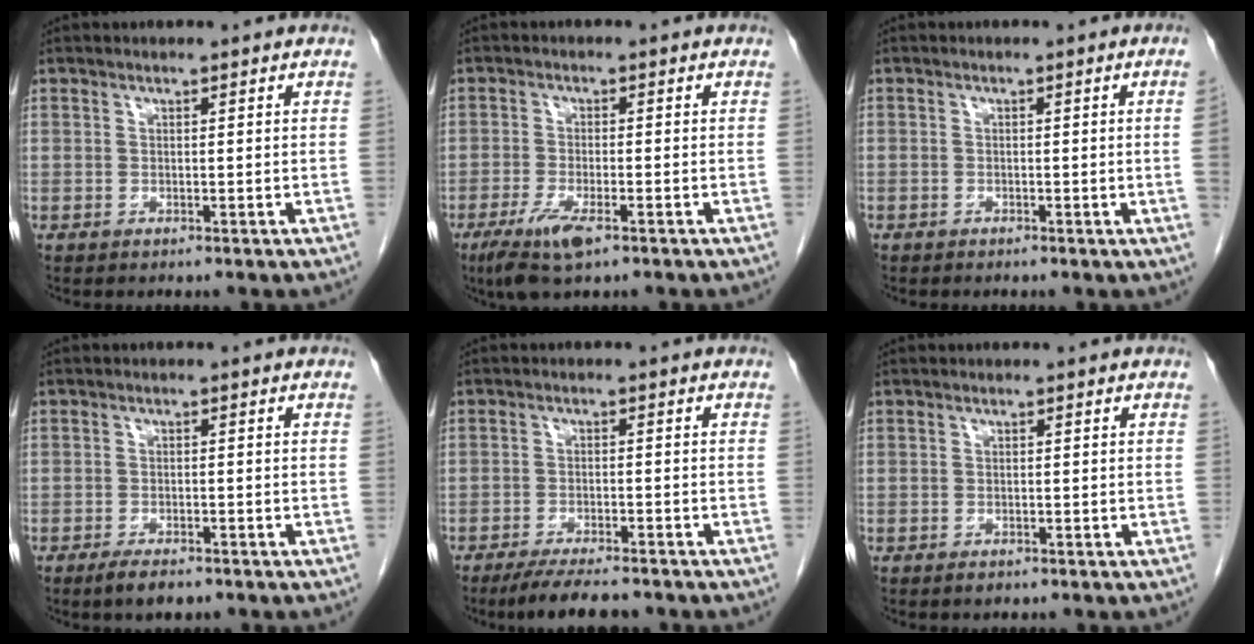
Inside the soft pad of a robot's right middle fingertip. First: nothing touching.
{"total": 5.9, "force": [-3.6, 1.2, 4.6], "torque": [-0.096, -0.015, -0.062]}
{"total": 1.4, "force": [-0.4, -0.4, 1.2], "torque": [-0.015, 0.000, -0.009]}
{"total": 3.2, "force": [-2.3, 1.0, 2.0], "torque": [-0.038, -0.005, -0.035]}
{"total": 7.7, "force": [-6.6, 1.3, 3.8], "torque": [-0.057, -0.015, -0.104]}
{"total": 0.7, "force": [-0.5, 0.3, 0.4], "torque": [-0.006, -0.001, -0.004]}